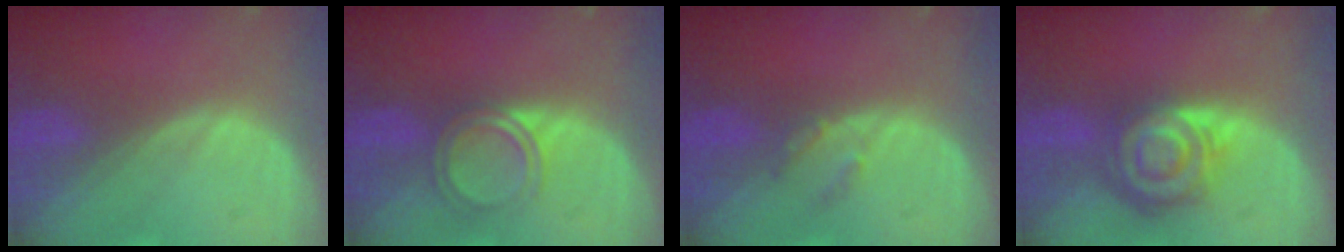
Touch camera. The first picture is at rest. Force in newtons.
{"total": 3.7, "press": 3.6, "slide": 0.3}
{"total": 1.9, "press": 1.9, "slide": 0.1}
{"total": 8.1, "press": 7.1, "slide": 3.9}